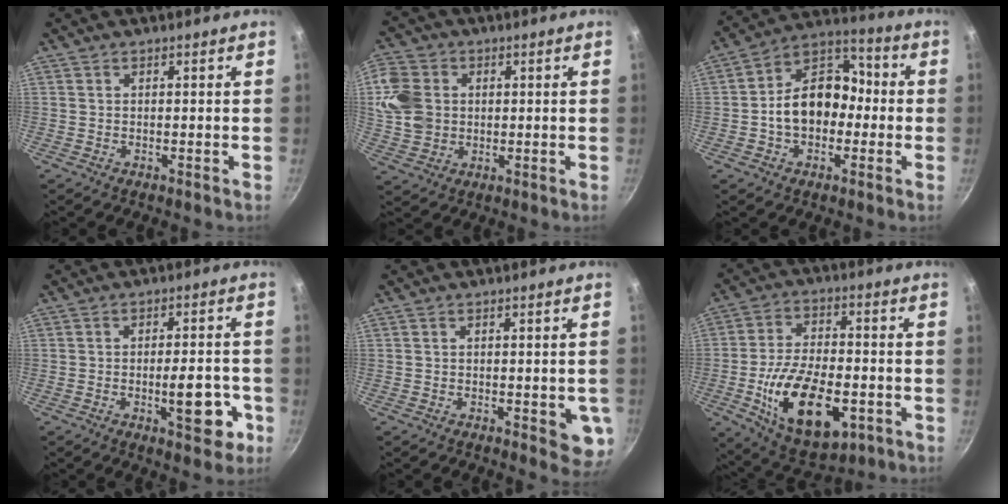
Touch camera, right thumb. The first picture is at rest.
{"total": 10.3, "force": [1.4, 8.6, 5.5], "torque": [-0.086, -0.003, 0.024]}
{"total": 14.4, "force": [-1.6, 10.6, 9.5], "torque": [-0.105, 0.050, -0.042]}
{"total": 9.4, "force": [-3.1, 3.8, 8.1], "torque": [-0.081, 0.016, -0.040]}
{"total": 6.2, "force": [-1.4, 2.5, 5.5], "torque": [-0.046, -0.004, -0.017]}
{"total": 19.8, "force": [-5.7, 10.5, 15.8], "torque": [-0.258, 0.015, -0.087]}